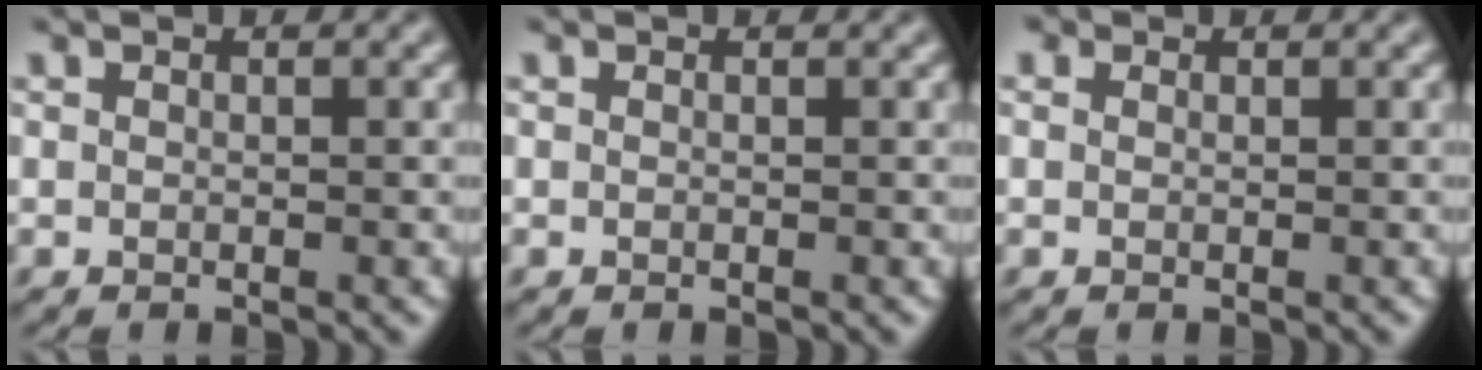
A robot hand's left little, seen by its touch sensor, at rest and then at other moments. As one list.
[{"total": 0.0}, {"total": 1.4, "force": [0.7, 1.1, 0.6], "torque": [-0.017, 0.004, 0.004]}]